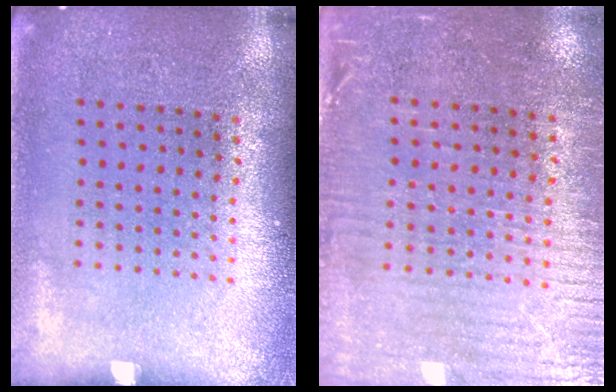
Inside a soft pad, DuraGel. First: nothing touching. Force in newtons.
{"total": 3.5, "press": 2.9, "slide": 1.8}